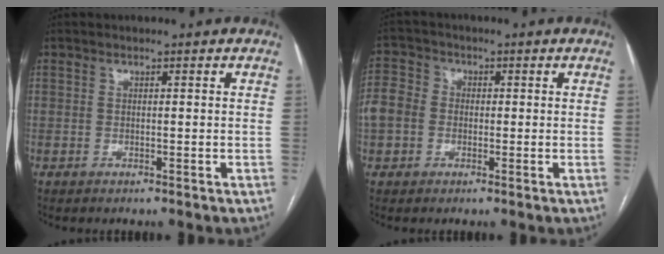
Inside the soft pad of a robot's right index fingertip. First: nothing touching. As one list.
[{"total": 8.2, "force": [-0.6, 7.4, 3.6], "torque": [-0.099, 0.030, -0.012]}]